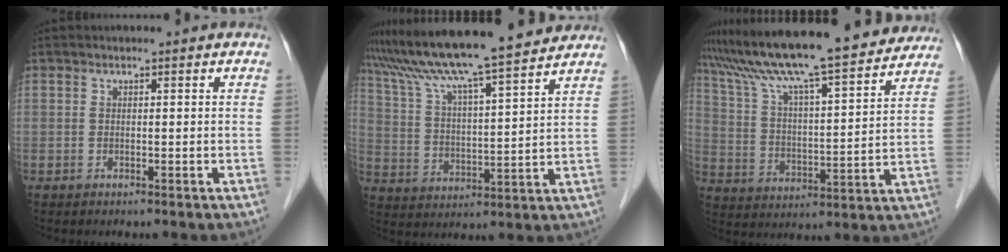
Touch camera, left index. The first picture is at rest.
{"total": 18.9, "force": [16.5, 0.2, 9.1], "torque": [-0.163, 0.020, 0.266]}
{"total": 23.4, "force": [20.6, 1.7, 11.0], "torque": [-0.190, 0.006, 0.311]}